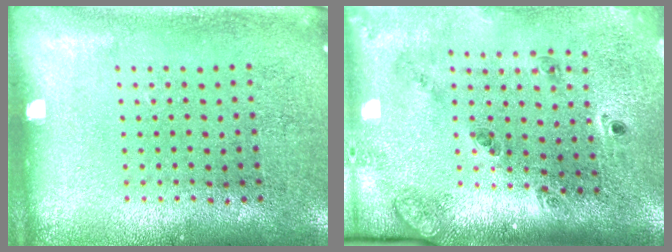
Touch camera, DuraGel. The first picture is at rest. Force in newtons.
{"total": 1.8, "press": 1.6, "slide": 0.8}